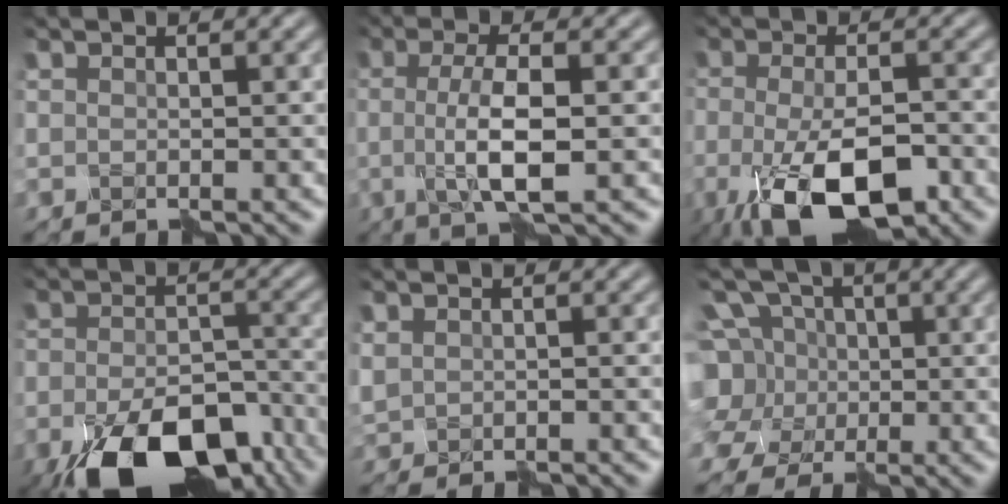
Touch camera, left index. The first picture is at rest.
{"total": 5.6, "force": [-1.0, 1.5, 5.2], "torque": [-0.095, -0.001, -0.021]}
{"total": 9.4, "force": [-4.4, 3.5, 7.6], "torque": [-0.137, -0.012, -0.077]}
{"total": 13.7, "force": [-8.3, 6.6, 8.6], "torque": [-0.160, -0.037, -0.127]}
{"total": 1.0, "force": [-0.2, 1.0, 0.3], "torque": [-0.008, -0.002, 0.001]}
{"total": 9.5, "force": [0.3, 8.6, 4.0], "torque": [-0.104, 0.037, -0.034]}